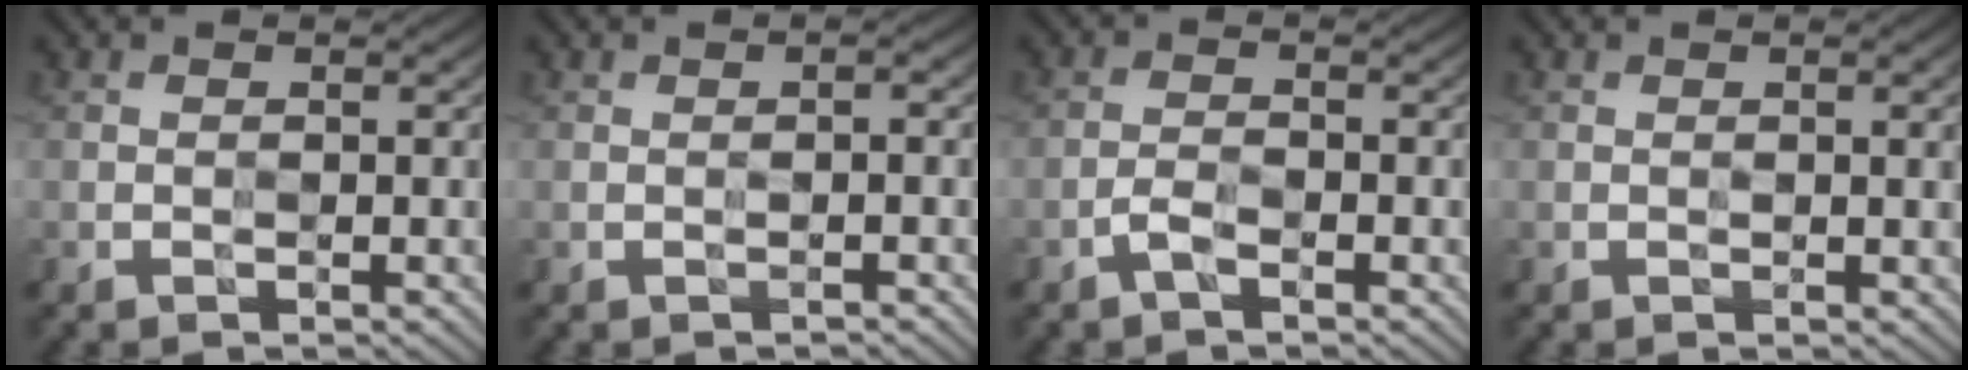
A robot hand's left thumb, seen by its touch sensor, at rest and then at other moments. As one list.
[{"total": 0.7, "force": [-0.3, 0.1, 0.6], "torque": [-0.012, 0.003, -0.009]}, {"total": 1.7, "force": [-1.1, 0.6, 1.2], "torque": [-0.028, 0.002, -0.029]}, {"total": 1.9, "force": [0.5, 0.3, 1.8], "torque": [-0.028, 0.001, 0.007]}]